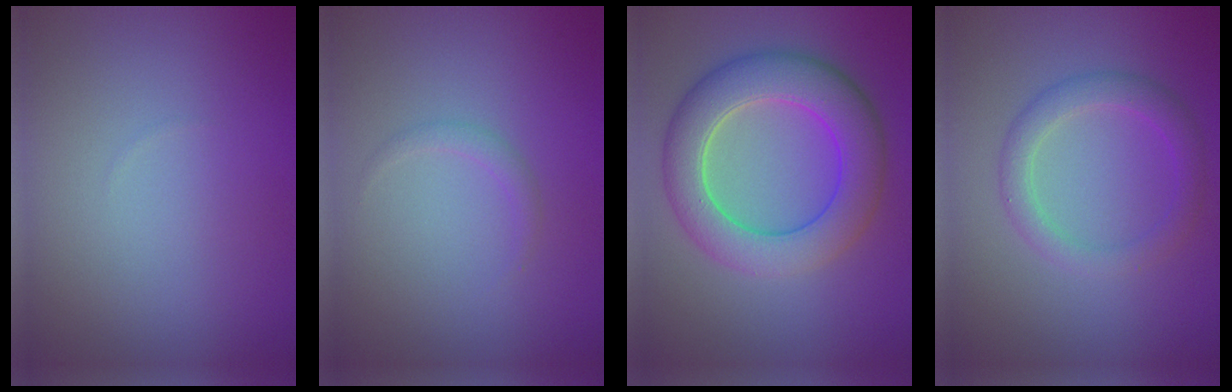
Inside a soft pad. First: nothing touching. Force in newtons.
{"total": 0.9, "press": 0.9, "slide": 0.1}
{"total": 7.6, "press": 7.6, "slide": 0.5}
{"total": 2.8, "press": 2.8, "slide": 0.1}